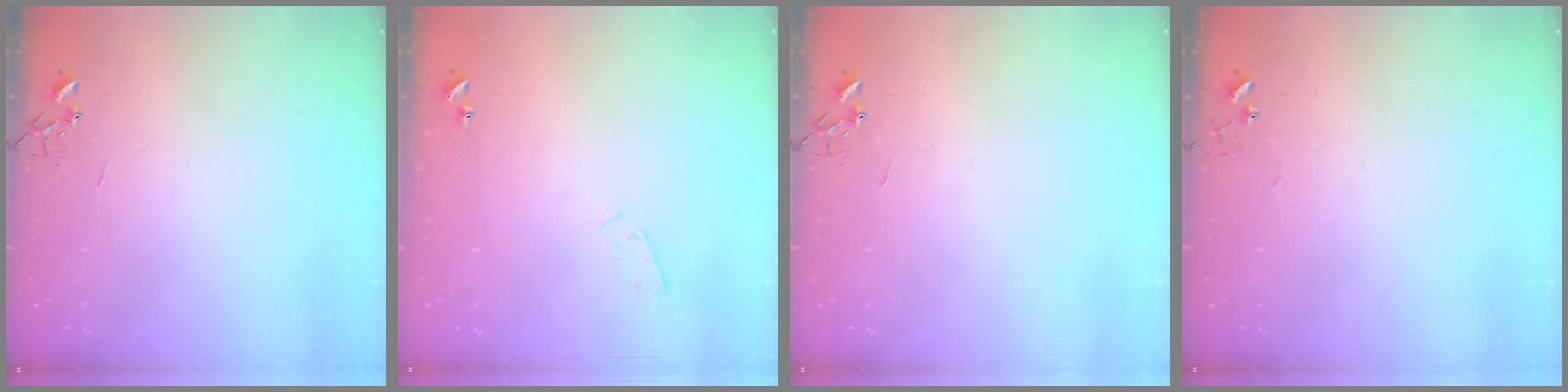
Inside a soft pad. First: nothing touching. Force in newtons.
{"total": 5.3, "press": 5.2, "slide": 0.9}
{"total": 0.0}
{"total": 5.2, "press": 5.2, "slide": 0.4}